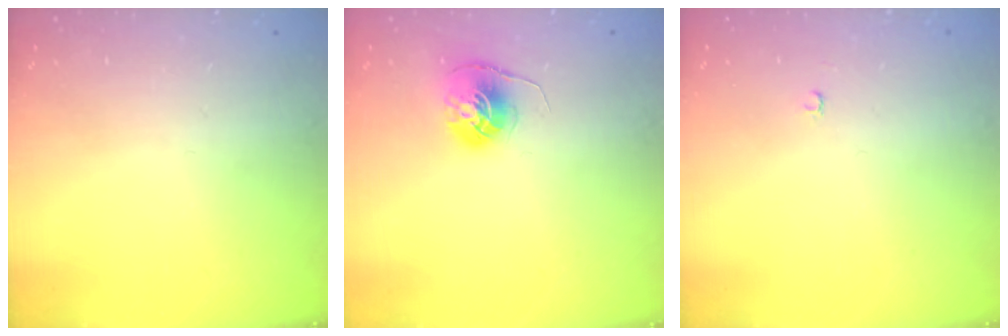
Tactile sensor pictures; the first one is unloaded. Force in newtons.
{"total": 6.1, "press": 6.1, "slide": 0.4}
{"total": 2.1, "press": 2.1, "slide": 0.2}